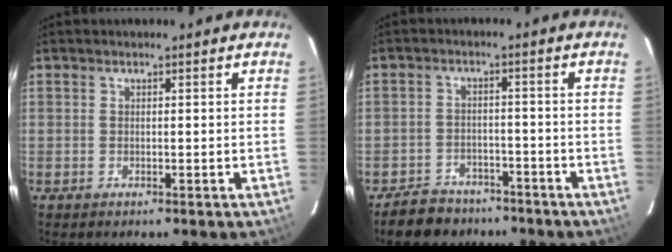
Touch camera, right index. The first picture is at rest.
{"total": 9.0, "force": [-7.2, 4.9, 2.1], "torque": [-0.062, 0.014, -0.101]}